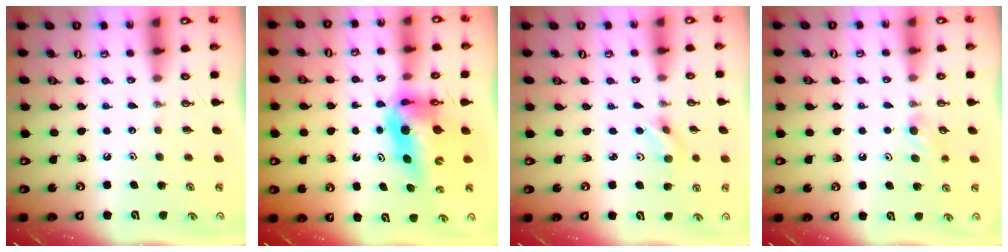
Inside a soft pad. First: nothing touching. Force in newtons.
{"total": 11.1, "press": 10.6, "slide": 3.2}
{"total": 2.6, "press": 2.4, "slide": 0.9}
{"total": 3.6, "press": 3.4, "slide": 1.2}